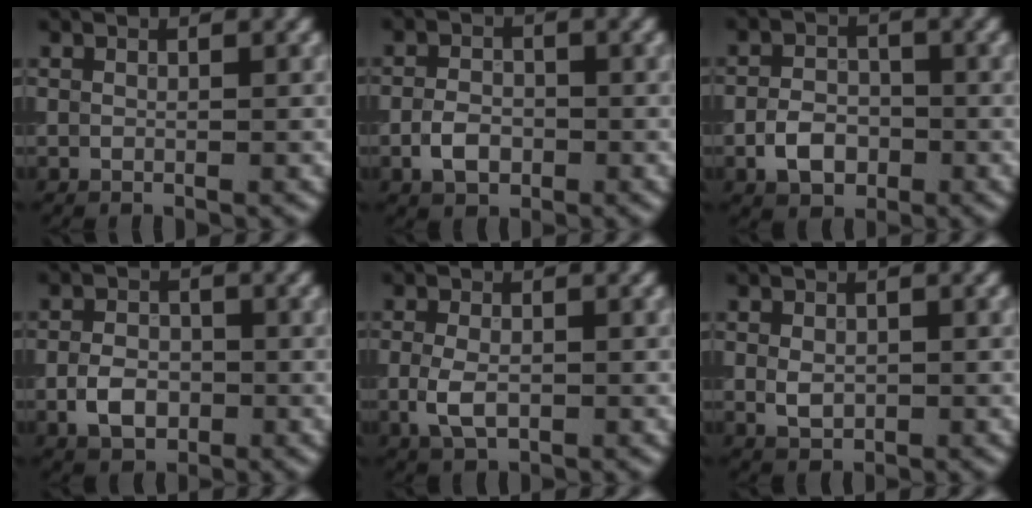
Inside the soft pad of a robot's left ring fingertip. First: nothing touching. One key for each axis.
{"total": 2.7, "fx": -1.1, "fy": 1.9, "fz": 1.7, "tx": -0.027, "ty": 0.003, "tz": -0.024}
{"total": 3.5, "fx": -1.4, "fy": 2.5, "fz": 2.0, "tx": -0.032, "ty": 0.003, "tz": -0.031}
{"total": 3.4, "fx": -1.2, "fy": 2.4, "fz": 2.1, "tx": -0.036, "ty": 0.002, "tz": -0.027}
{"total": 2.9, "fx": -0.7, "fy": 1.7, "fz": 2.3, "tx": -0.048, "ty": -0.004, "tz": -0.014}
{"total": 1.9, "fx": -0.1, "fy": 1.4, "fz": 1.3, "tx": -0.024, "ty": -0.001, "tz": -0.001}